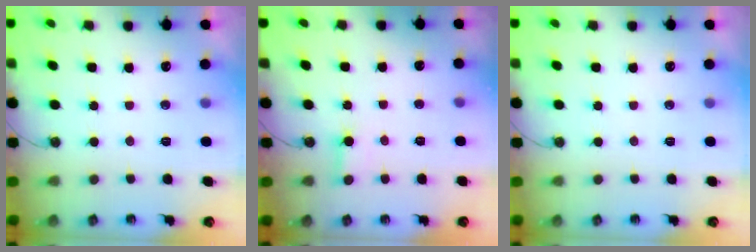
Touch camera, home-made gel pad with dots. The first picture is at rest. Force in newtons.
{"total": 2.2, "press": 2.2, "slide": 0.1}
{"total": 0.0}